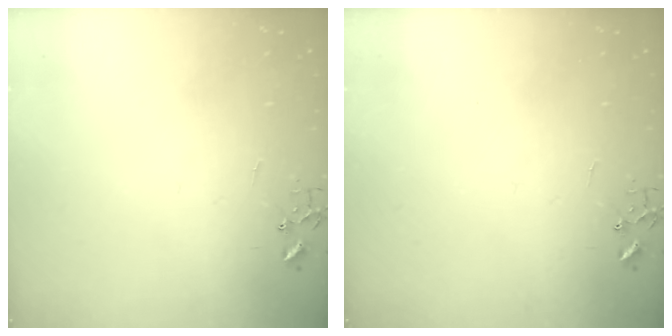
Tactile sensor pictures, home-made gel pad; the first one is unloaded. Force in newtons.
{"total": 0.0}